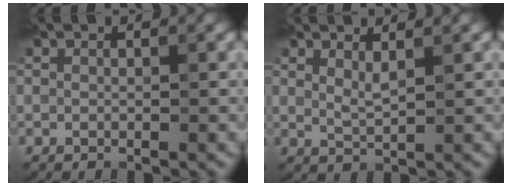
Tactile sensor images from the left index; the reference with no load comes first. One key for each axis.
{"total": 1.6, "fx": 1.5, "fy": 0.2, "fz": 0.6, "tx": -0.015, "ty": 0.003, "tz": 0.025}